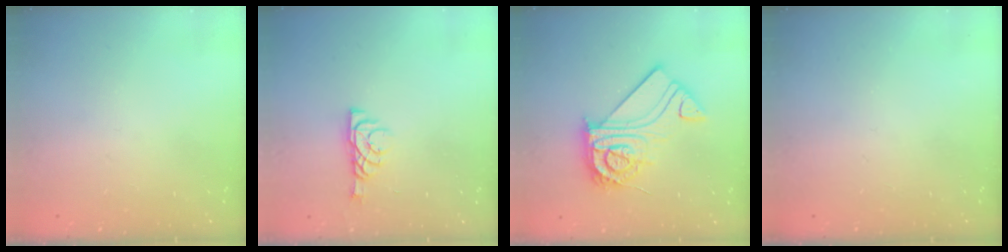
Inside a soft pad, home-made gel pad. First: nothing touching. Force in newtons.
{"total": 6.0, "press": 6.0, "slide": 0.7}
{"total": 15.9, "press": 15.8, "slide": 0.7}
{"total": 0.0}